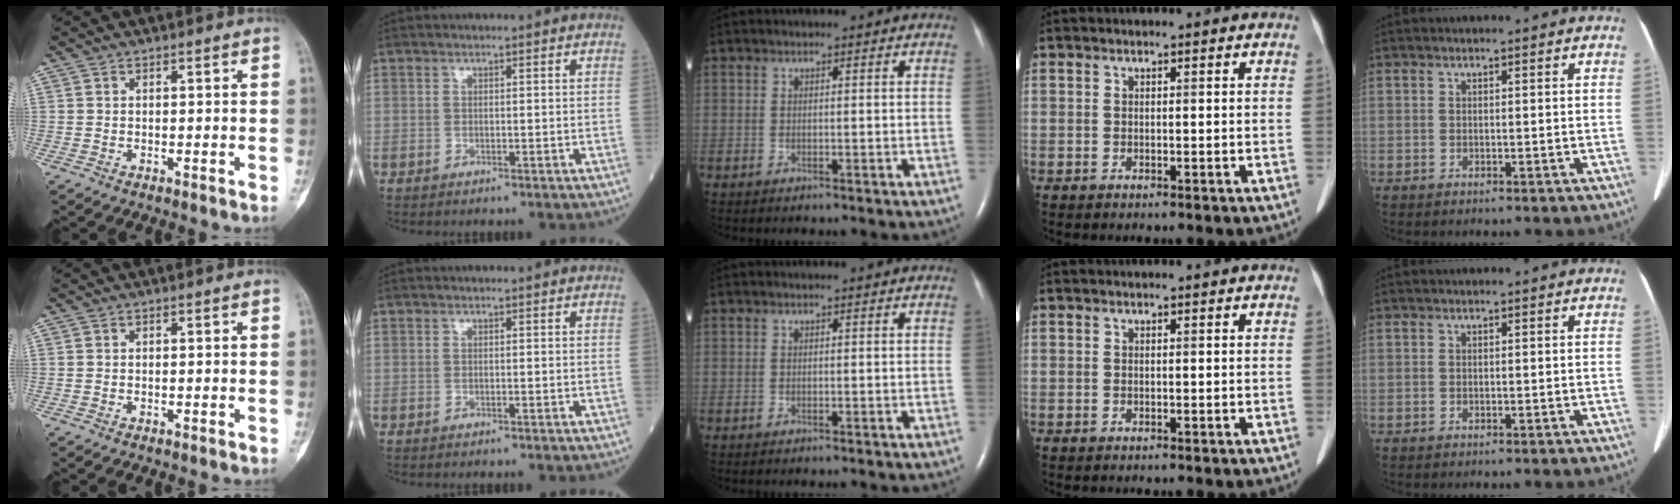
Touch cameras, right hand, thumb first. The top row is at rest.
{}